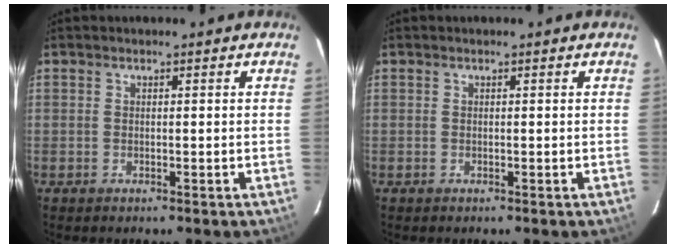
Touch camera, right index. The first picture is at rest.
{"total": 0.0}